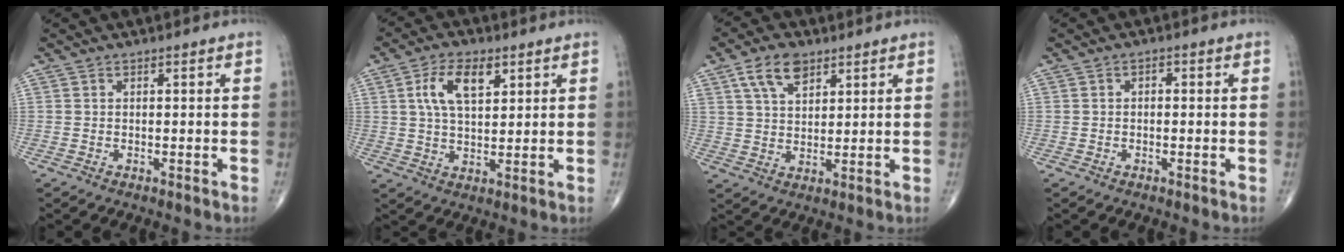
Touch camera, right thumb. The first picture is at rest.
{"total": 8.5, "force": [3.3, 4.3, 6.6], "torque": [-0.112, -0.005, 0.060]}
{"total": 7.6, "force": [4.2, 4.2, 4.7], "torque": [-0.073, -0.013, 0.078]}
{"total": 1.0, "force": [-0.1, 0.7, 0.7], "torque": [-0.005, 0.005, -0.005]}